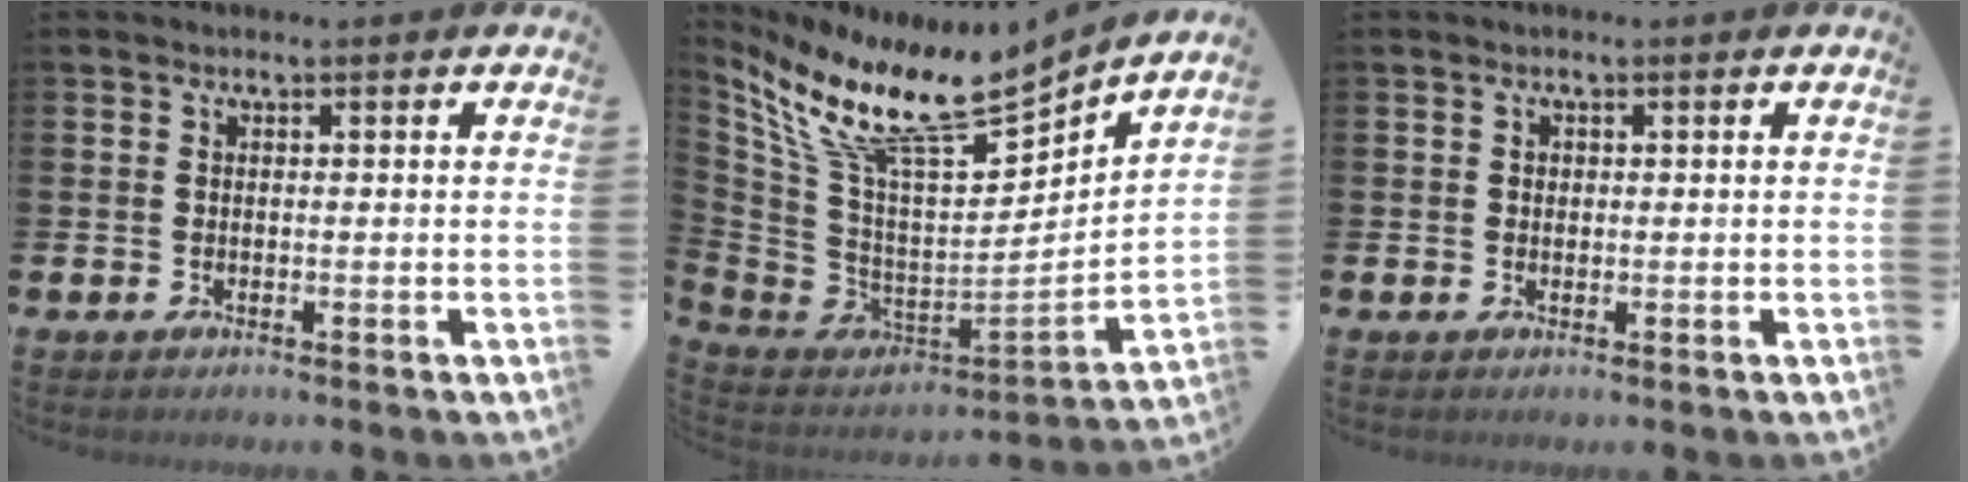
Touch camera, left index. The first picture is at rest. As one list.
[{"total": 13.5, "force": [10.7, 2.6, 7.7], "torque": [-0.201, -0.075, 0.187]}, {"total": 0.8, "force": [0.3, 0.7, 0.3], "torque": [0.005, 0.003, 0.002]}]